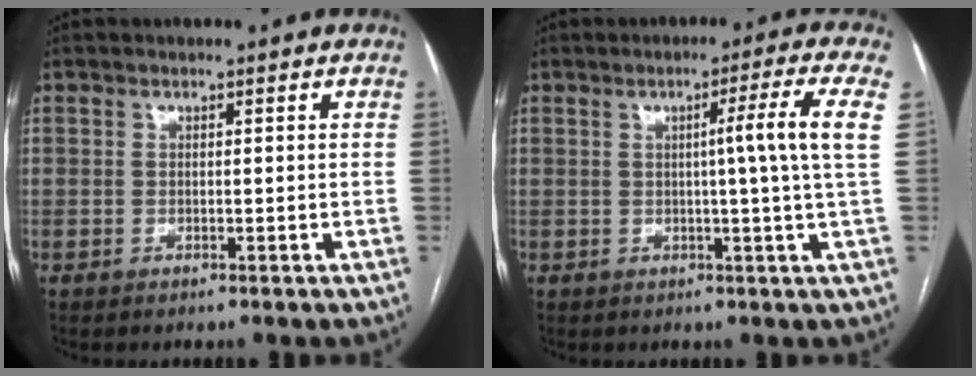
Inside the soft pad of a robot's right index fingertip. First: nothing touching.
{"total": 7.2, "force": [1.1, -2.3, 6.8], "torque": [-0.100, 0.001, 0.020]}